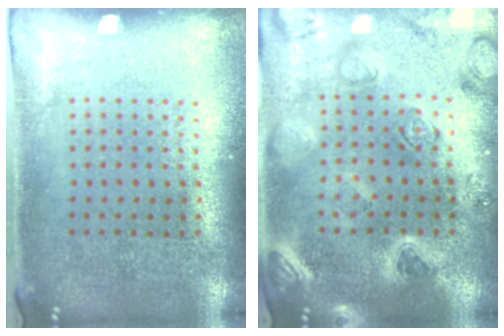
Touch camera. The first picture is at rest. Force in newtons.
{"total": 2.2, "press": 2.2, "slide": 0.2}